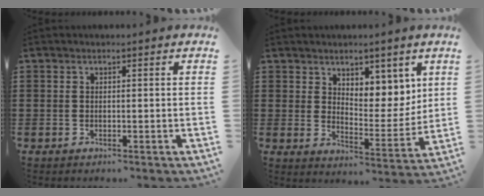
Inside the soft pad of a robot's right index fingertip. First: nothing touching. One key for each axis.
{"total": 6.3, "fx": 5.0, "fy": 3.6, "fz": 1.3, "tx": -0.026, "ty": -0.027, "tz": 0.091}